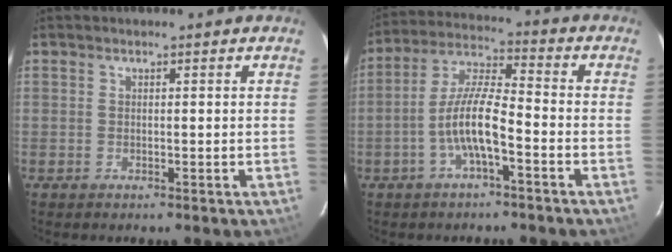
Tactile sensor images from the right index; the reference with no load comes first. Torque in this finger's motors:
{"motor_torque": [1.54, -0.60, 1.01, 0.21]}